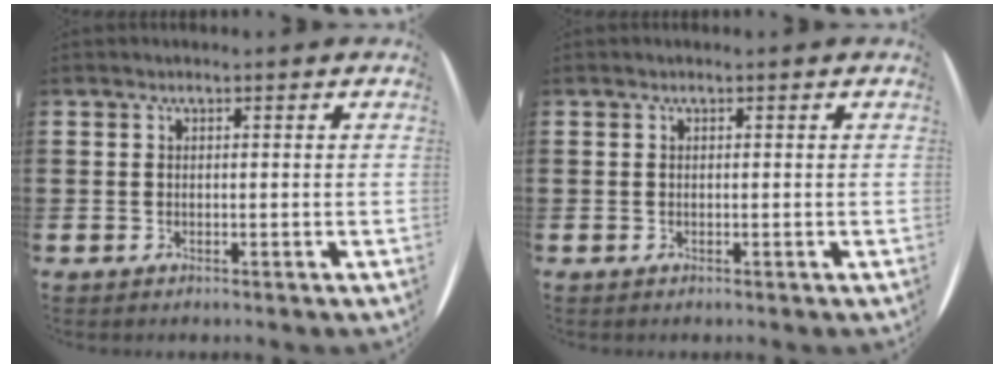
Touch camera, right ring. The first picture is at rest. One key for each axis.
{"total": 0.0}